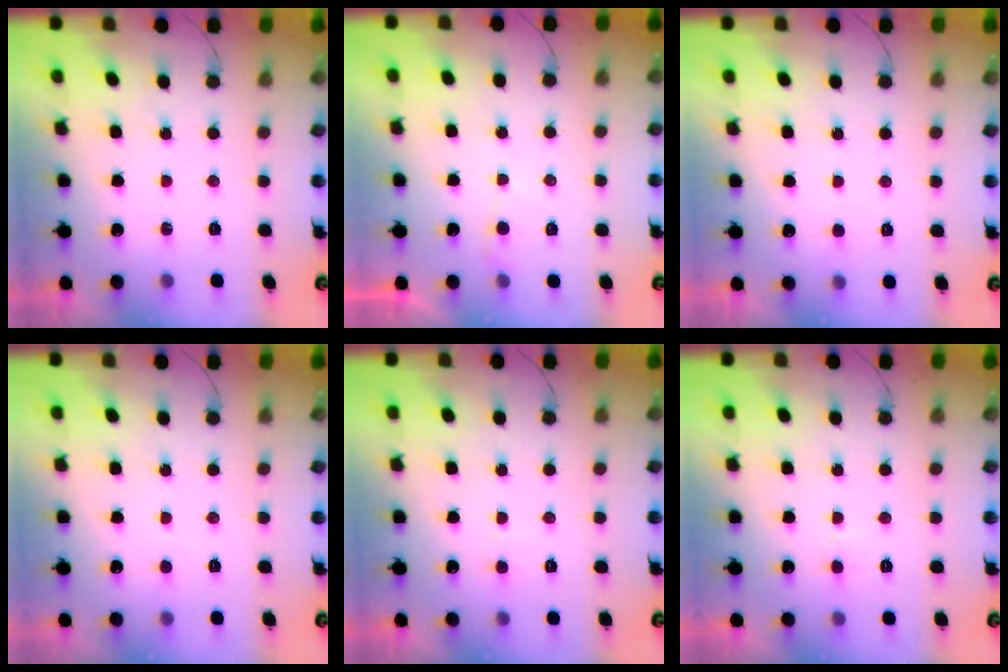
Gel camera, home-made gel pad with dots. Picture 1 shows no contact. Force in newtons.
{"total": 3.0, "press": 3.0, "slide": 0.3}
{"total": 3.7, "press": 3.7, "slide": 0.4}
{"total": 2.0, "press": 2.0, "slide": 0.1}
{"total": 2.5, "press": 2.4, "slide": 0.3}
{"total": 3.2, "press": 3.2, "slide": 0.3}